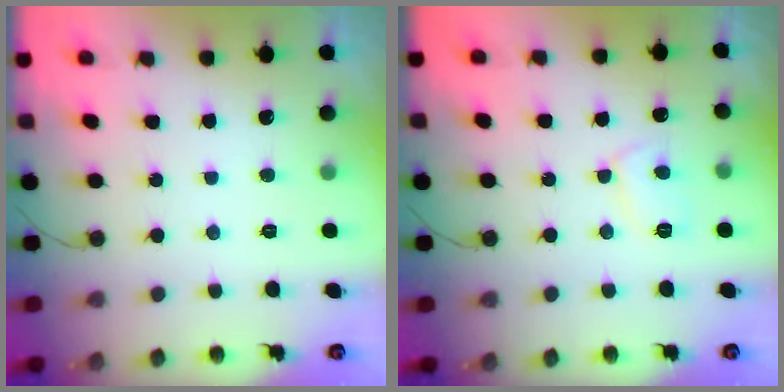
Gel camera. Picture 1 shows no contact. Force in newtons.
{"total": 6.0, "press": 5.9, "slide": 0.6}